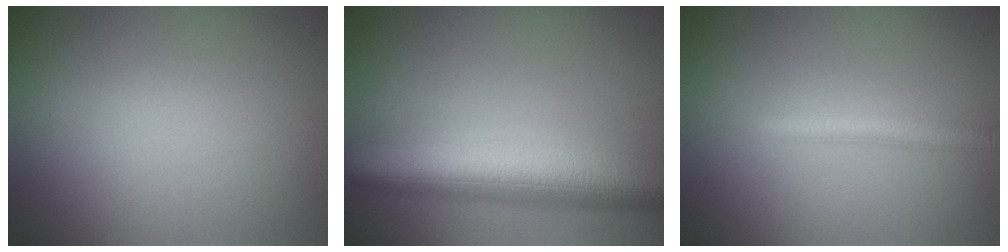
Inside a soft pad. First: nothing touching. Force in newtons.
{"total": 9.8, "press": 9.8, "slide": 0.6}
{"total": 2.3, "press": 2.3, "slide": 0.1}